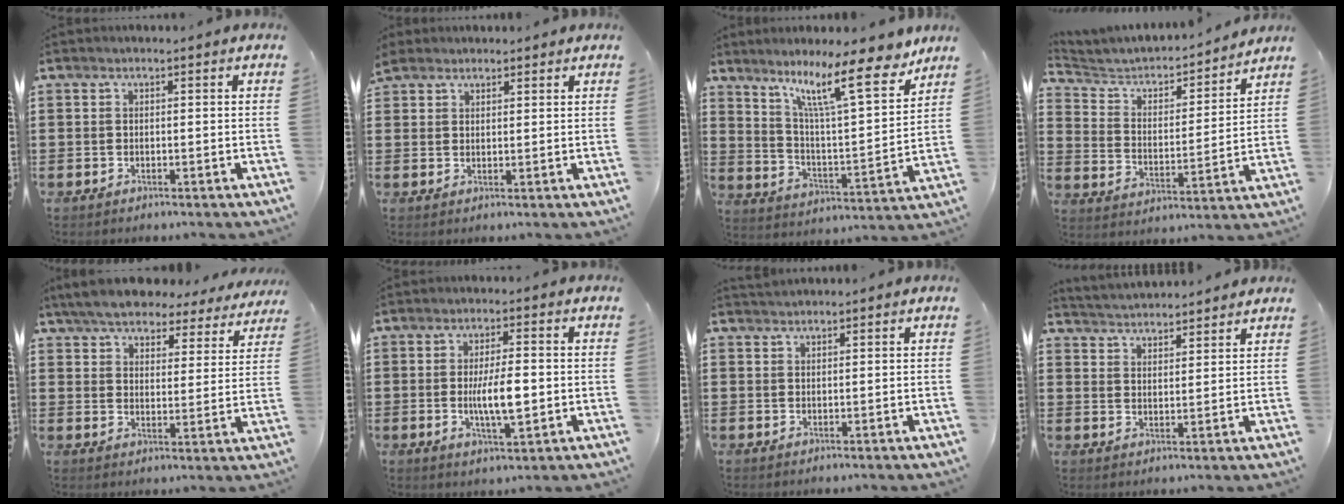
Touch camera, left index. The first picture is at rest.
{"total": 2.9, "force": [2.7, 1.1, 0.4], "torque": [-0.016, 0.003, 0.053]}
{"total": 14.5, "force": [9.9, 2.5, 10.2], "torque": [-0.191, -0.043, 0.159]}
{"total": 3.8, "force": [3.4, 1.3, 1.0], "torque": [-0.047, -0.032, 0.046]}
{"total": 6.2, "force": [5.9, 1.0, 1.6], "torque": [-0.061, -0.027, 0.105]}
{"total": 7.4, "force": [-0.5, 2.2, 7.0], "torque": [-0.129, -0.004, -0.015]}
{"total": 1.2, "force": [1.2, 0.2, 0.2], "torque": [-0.005, 0.000, 0.024]}
{"total": 3.4, "force": [3.4, 0.1, -0.3], "torque": [-0.009, -0.017, 0.060]}